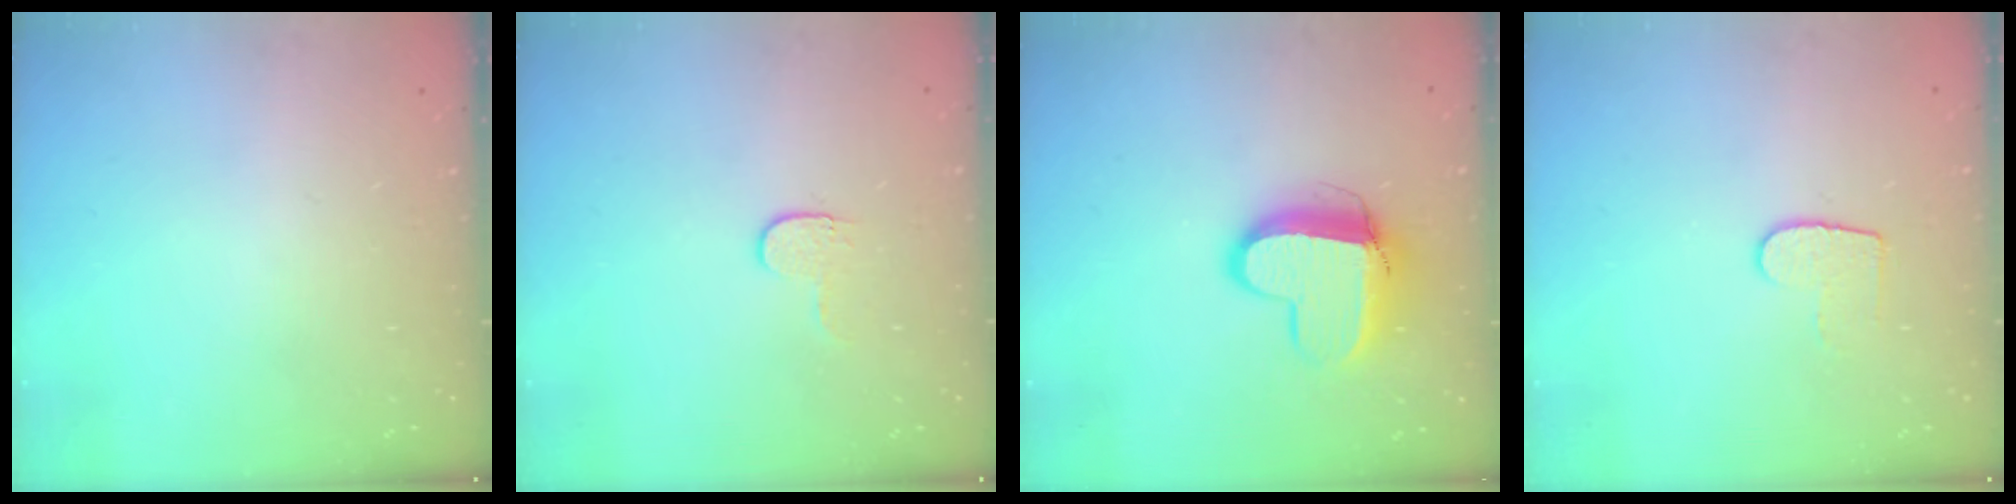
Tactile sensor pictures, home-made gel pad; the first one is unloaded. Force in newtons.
{"total": 3.6, "press": 3.6, "slide": 0.4}
{"total": 11.2, "press": 11.2, "slide": 0.9}
{"total": 6.3, "press": 6.3, "slide": 0.4}